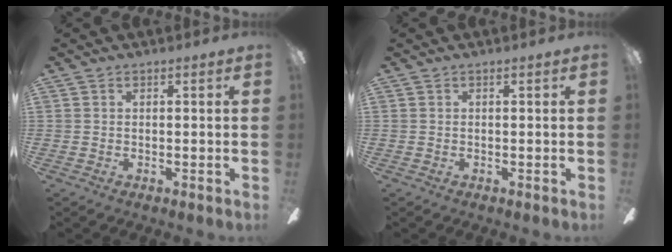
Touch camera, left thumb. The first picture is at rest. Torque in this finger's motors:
{"motor_torque": [-0.25, -0.09, 0.17, 0.05, 0.00]}